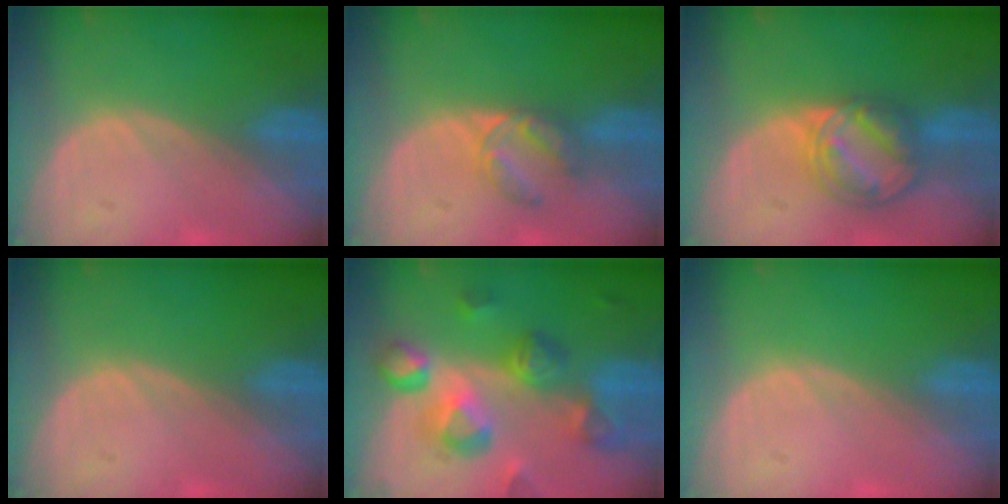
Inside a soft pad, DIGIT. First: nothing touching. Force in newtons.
{"total": 4.3, "press": 4.3, "slide": 0.4}
{"total": 8.2, "press": 7.0, "slide": 4.2}
{"total": 0.0}
{"total": 10.6, "press": 9.4, "slide": 4.7}
{"total": 0.0}